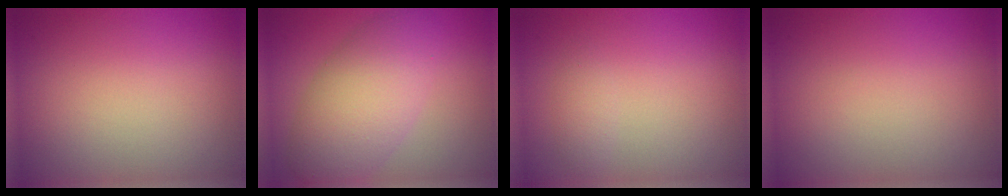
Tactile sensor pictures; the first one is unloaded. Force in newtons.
{"total": 6.9, "press": 6.9, "slide": 0.3}
{"total": 1.0, "press": 1.0, "slide": 0.0}
{"total": 0.0}